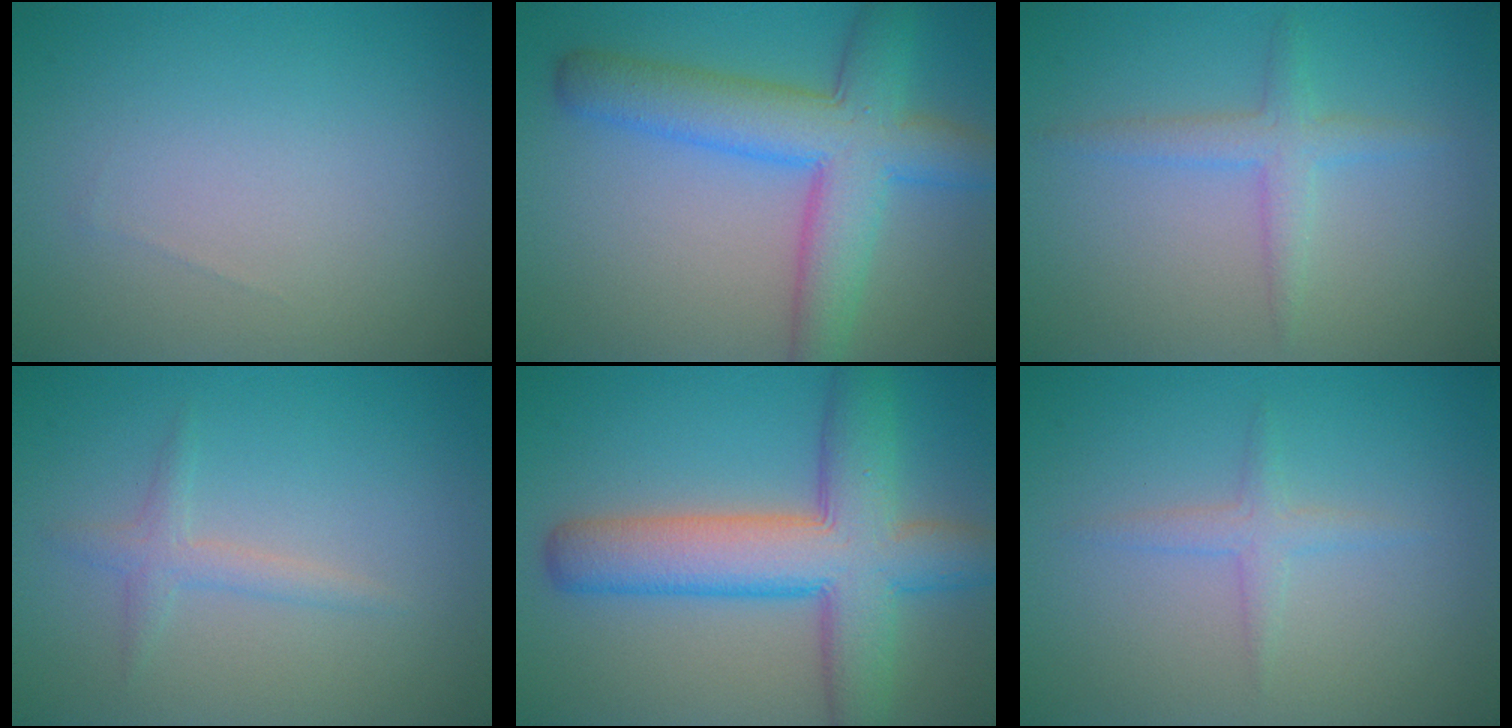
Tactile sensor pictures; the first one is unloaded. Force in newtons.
{"total": 7.9, "press": 7.9, "slide": 0.2}
{"total": 2.3, "press": 2.3, "slide": 0.1}
{"total": 1.6, "press": 1.6, "slide": 0.0}
{"total": 9.2, "press": 9.2, "slide": 0.5}
{"total": 1.5, "press": 1.5, "slide": 0.0}